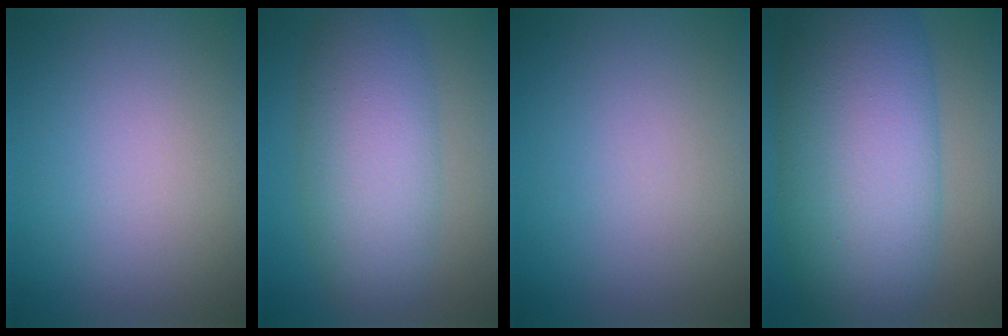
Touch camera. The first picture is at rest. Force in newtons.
{"total": 7.3, "press": 7.3, "slide": 0.3}
{"total": 0.0}
{"total": 13.4, "press": 13.4, "slide": 0.0}